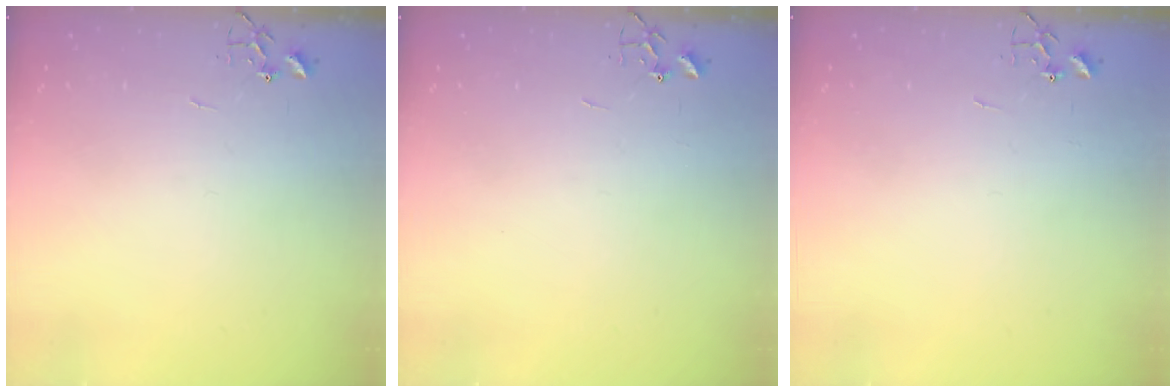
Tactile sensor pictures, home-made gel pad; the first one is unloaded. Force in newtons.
{"total": 0.0}
{"total": 0.0}